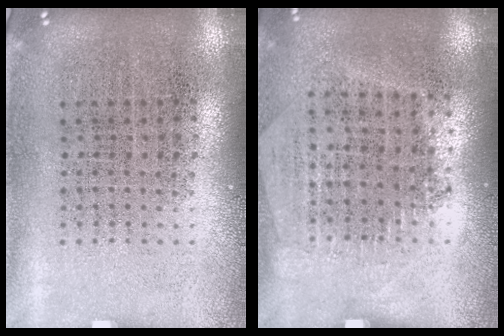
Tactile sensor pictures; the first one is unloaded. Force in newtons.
{"total": 1.2, "press": 1.1, "slide": 0.5}